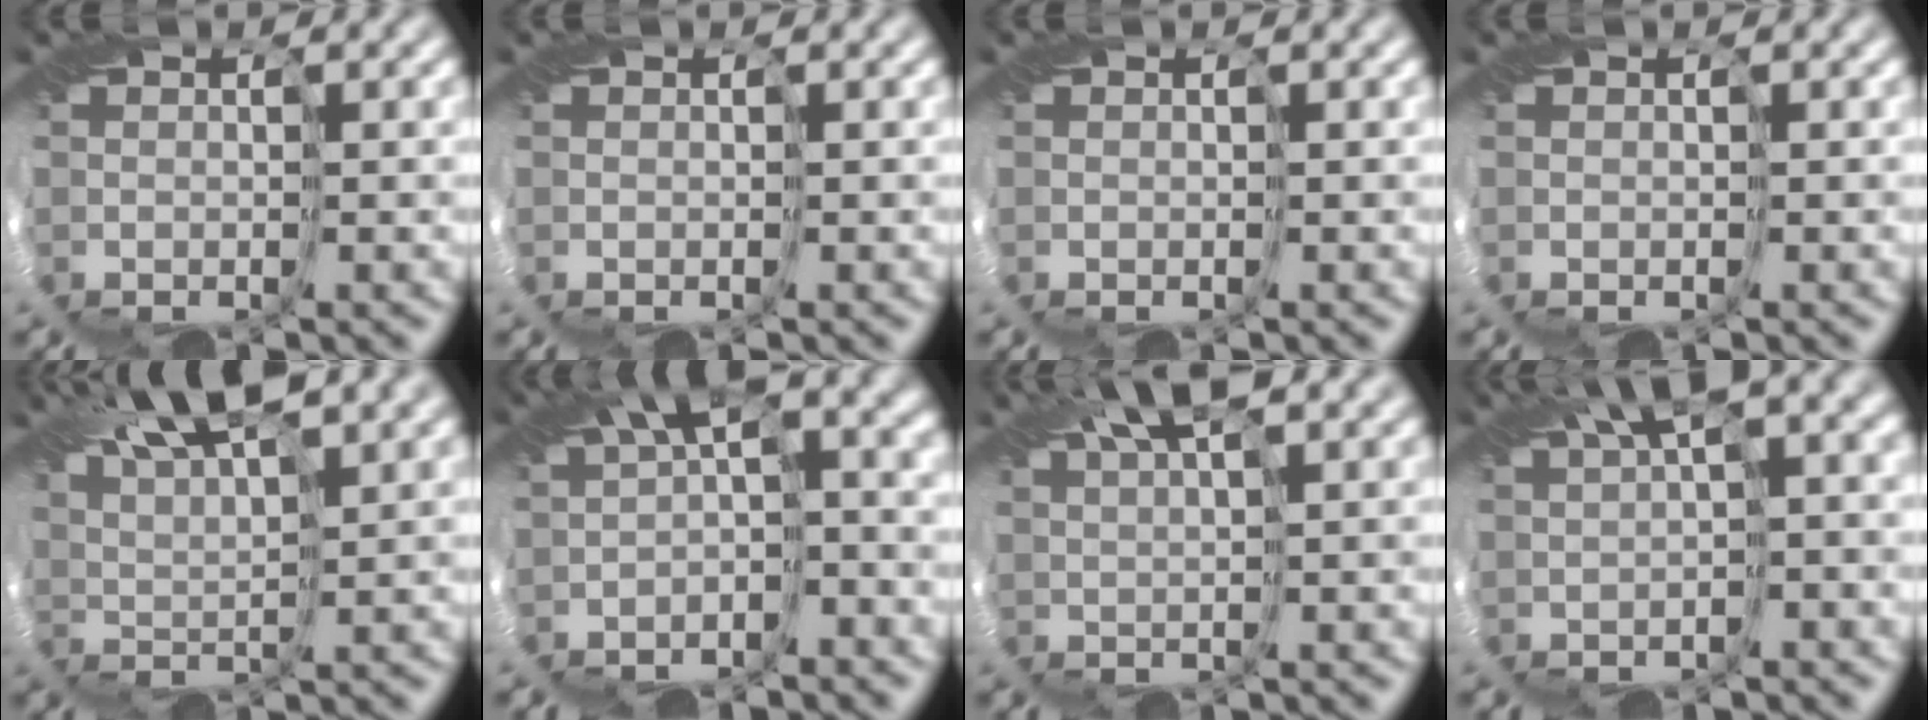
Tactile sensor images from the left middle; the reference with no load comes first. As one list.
[{"total": 0.0}, {"total": 0.0}, {"total": 0.0}, {"total": 9.2, "force": [6.0, 2.1, 6.6], "torque": [-0.124, 0.018, 0.101]}, {"total": 7.8, "force": [1.6, 3.3, 6.9], "torque": [-0.100, 0.010, 0.020]}, {"total": 5.2, "force": [3.2, 0.9, 4.1], "torque": [-0.073, 0.017, 0.061]}, {"total": 6.4, "force": [2.6, 1.6, 5.6], "torque": [-0.094, 0.024, 0.055]}]